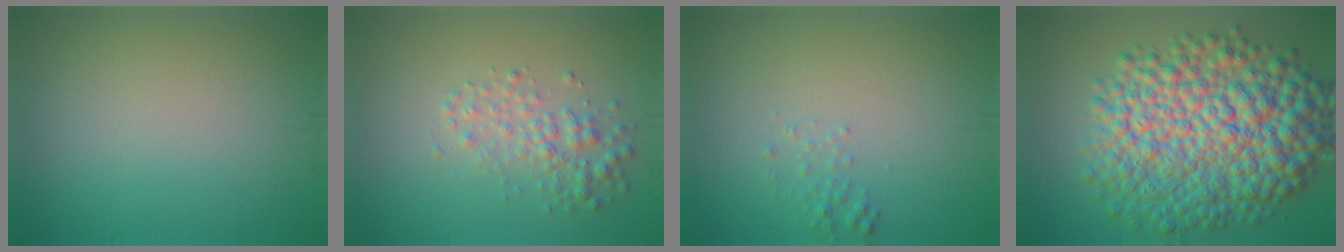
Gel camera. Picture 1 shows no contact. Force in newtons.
{"total": 2.6, "press": 2.6, "slide": 0.0}
{"total": 1.0, "press": 1.0, "slide": 0.0}
{"total": 12.5, "press": 12.5, "slide": 0.1}